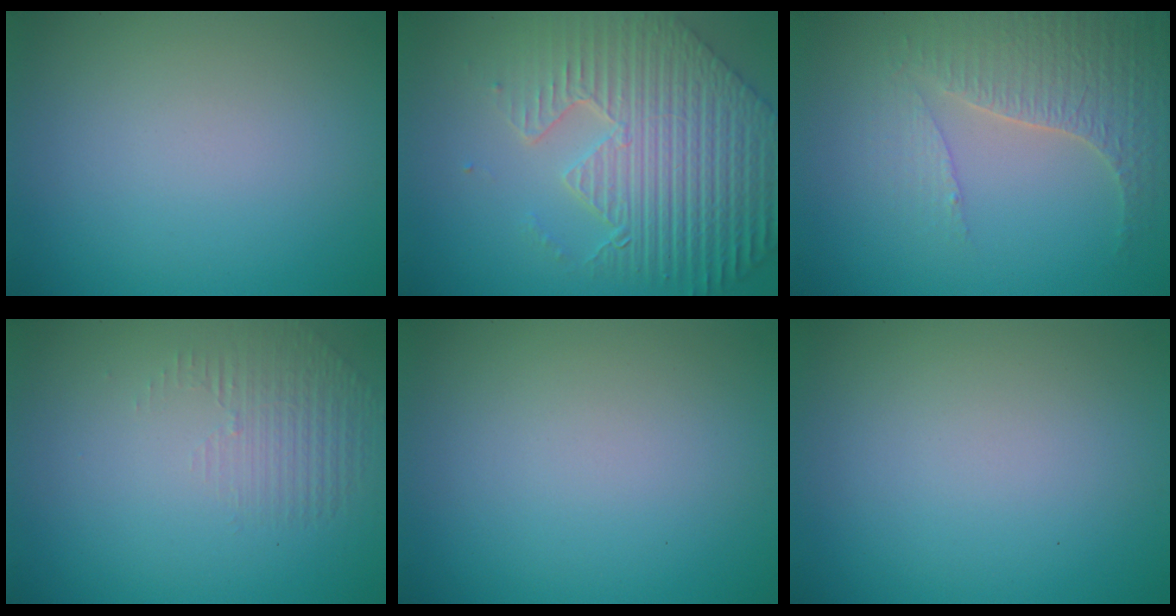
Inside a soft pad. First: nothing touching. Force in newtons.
{"total": 9.3, "press": 6.5, "slide": 6.6}
{"total": 3.4, "press": 3.4, "slide": 0.5}
{"total": 1.4, "press": 0.3, "slide": 1.4}
{"total": 0.0}
{"total": 0.0}